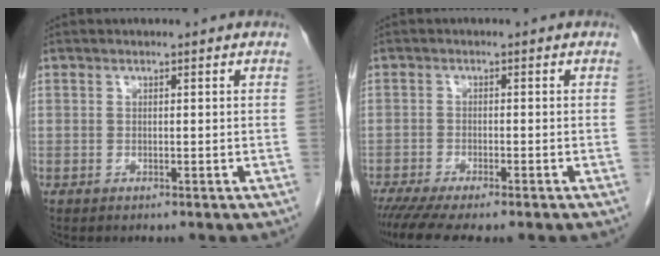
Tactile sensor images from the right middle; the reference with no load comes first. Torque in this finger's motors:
{"motor_torque": [1.16, -0.98, 0.22, 0.10]}